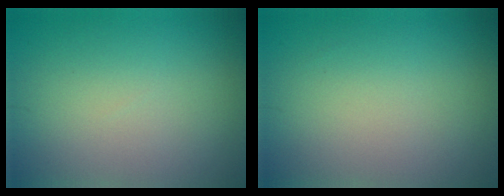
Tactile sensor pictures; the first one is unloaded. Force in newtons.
{"total": 0.0}